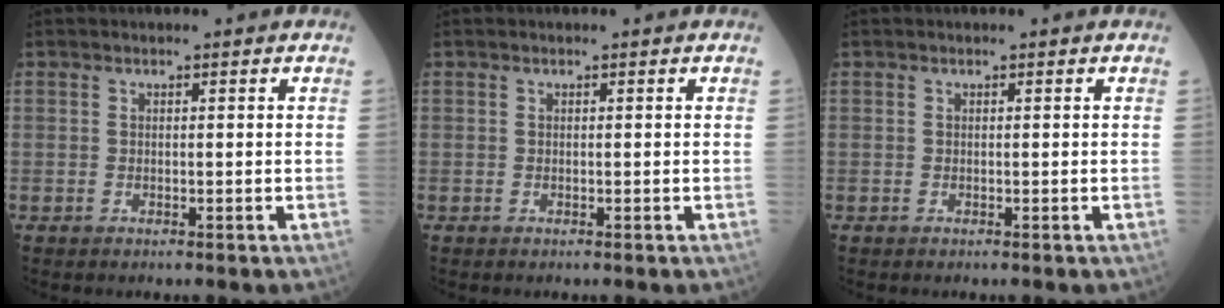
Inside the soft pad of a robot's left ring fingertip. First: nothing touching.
{"total": 0.0}
{"total": 0.0}